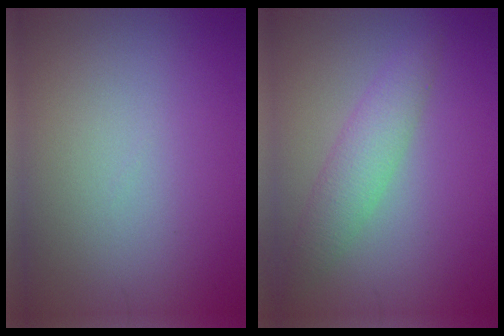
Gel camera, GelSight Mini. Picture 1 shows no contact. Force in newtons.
{"total": 2.9, "press": 2.9, "slide": 0.1}